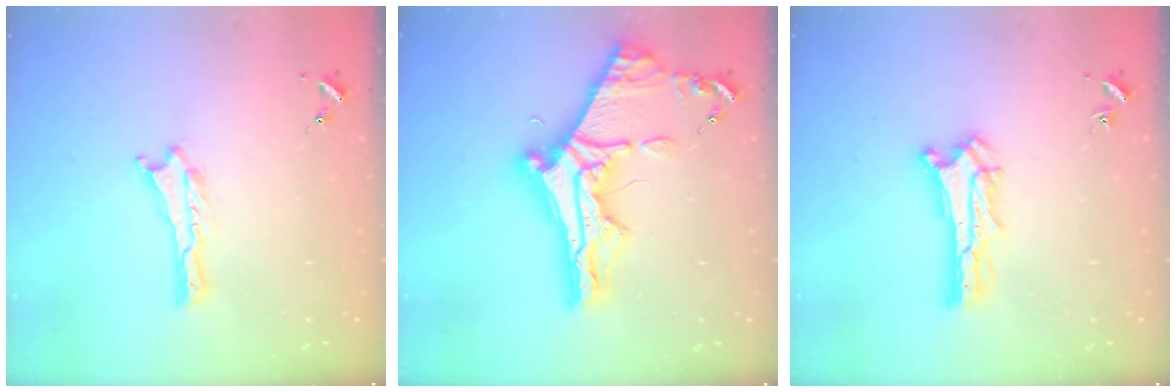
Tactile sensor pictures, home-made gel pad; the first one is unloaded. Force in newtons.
{"total": 10.6, "press": 10.5, "slide": 1.3}
{"total": 1.4, "press": 1.4, "slide": 0.2}